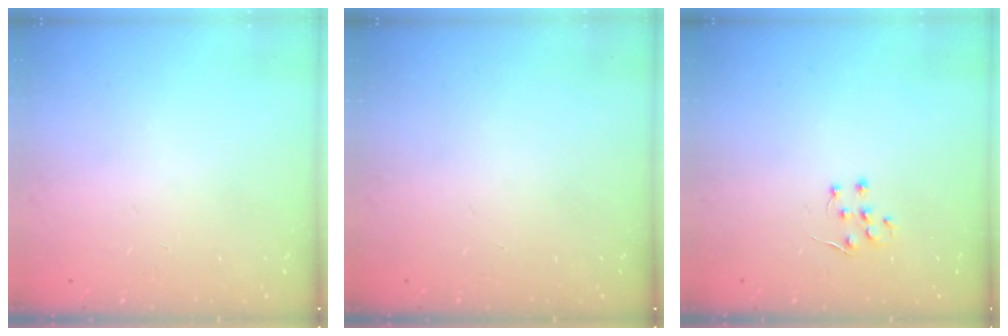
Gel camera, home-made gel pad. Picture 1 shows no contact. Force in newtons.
{"total": 0.0}
{"total": 5.1, "press": 5.1, "slide": 0.7}